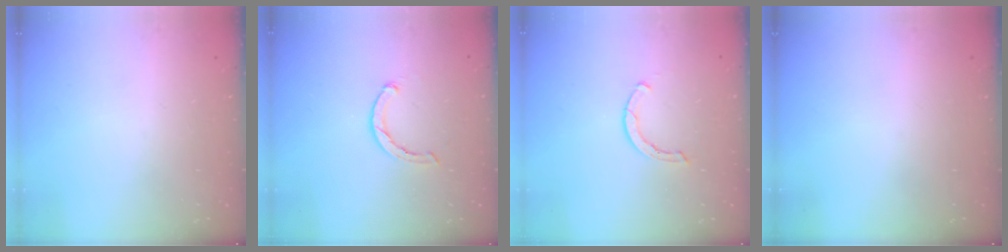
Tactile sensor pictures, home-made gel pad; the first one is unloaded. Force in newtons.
{"total": 1.8, "press": 1.8, "slide": 0.4}
{"total": 1.7, "press": 1.6, "slide": 0.3}
{"total": 0.0}